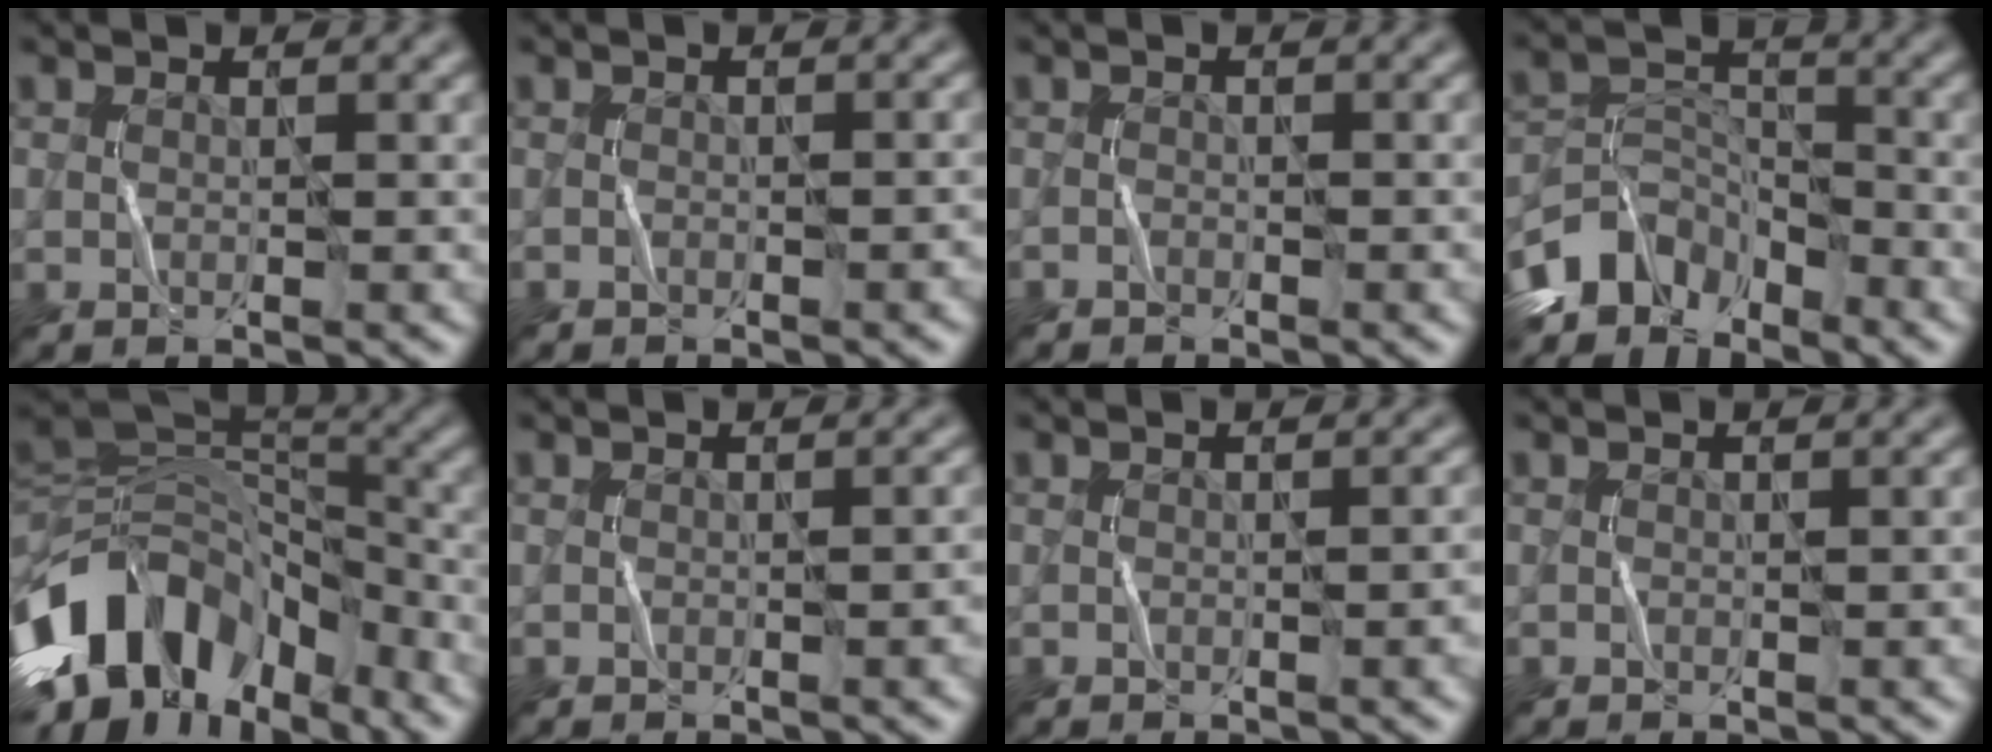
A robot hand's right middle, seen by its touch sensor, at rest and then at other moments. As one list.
[{"total": 1.4, "force": [-1.2, 0.4, 0.7], "torque": [0.002, 0.017, -0.014]}, {"total": 0.8, "force": [-0.8, 0.0, 0.0], "torque": [0.003, 0.011, -0.014]}, {"total": 5.1, "force": [-4.3, 2.6, 1.0], "torque": [-0.017, 0.003, -0.091]}, {"total": 11.8, "force": [-5.4, 7.6, 7.3], "torque": [-0.148, 0.021, -0.103]}, {"total": 2.9, "force": [-1.1, 1.2, 2.4], "torque": [-0.008, 0.018, -0.010]}, {"total": 3.4, "force": [-1.2, 1.4, 2.8], "torque": [-0.013, 0.017, -0.011]}, {"total": 1.2, "force": [-0.7, 0.4, 0.9], "torque": [-0.003, 0.011, -0.008]}]